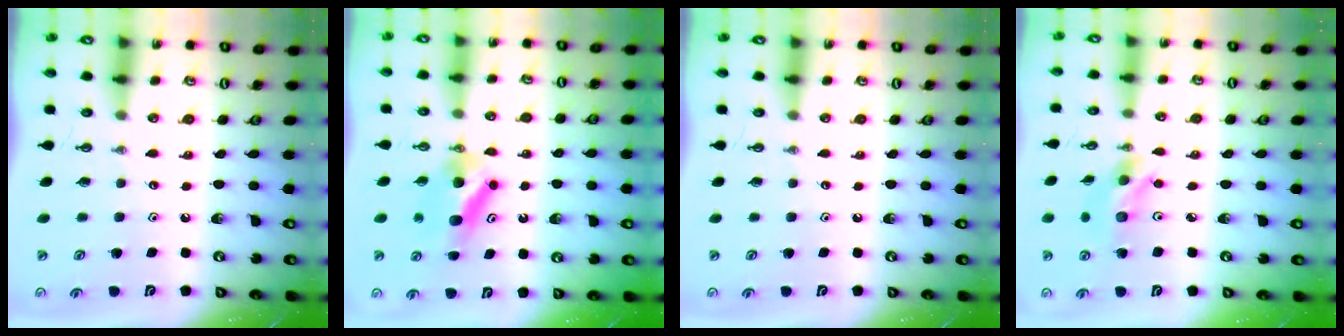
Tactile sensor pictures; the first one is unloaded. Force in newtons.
{"total": 6.4, "press": 6.2, "slide": 1.3}
{"total": 0.0}
{"total": 9.4, "press": 9.4, "slide": 0.3}